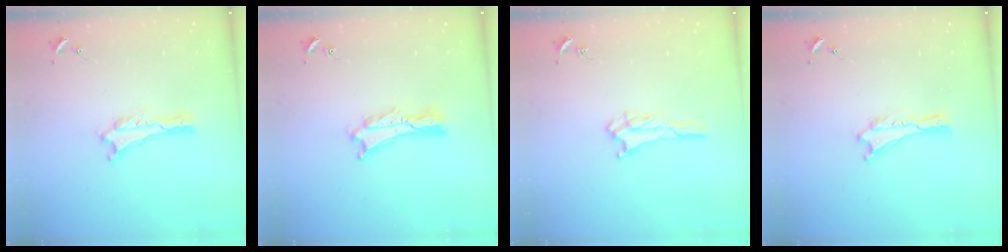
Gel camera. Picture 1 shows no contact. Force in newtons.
{"total": 1.4, "press": 1.4, "slide": 0.3}
{"total": 1.7, "press": 1.7, "slide": 0.2}
{"total": 0.0}